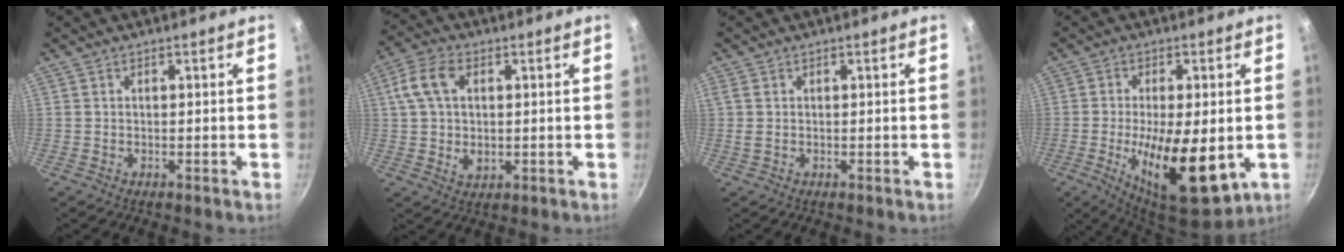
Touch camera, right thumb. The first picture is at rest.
{"total": 10.0, "force": [1.8, 6.3, 7.5], "torque": [-0.141, 0.005, 0.037]}
{"total": 1.5, "force": [0.3, 0.9, 1.1], "torque": [-0.039, 0.004, 0.011]}
{"total": 17.7, "force": [-3.7, 6.9, 15.9], "torque": [-0.258, -0.022, -0.038]}